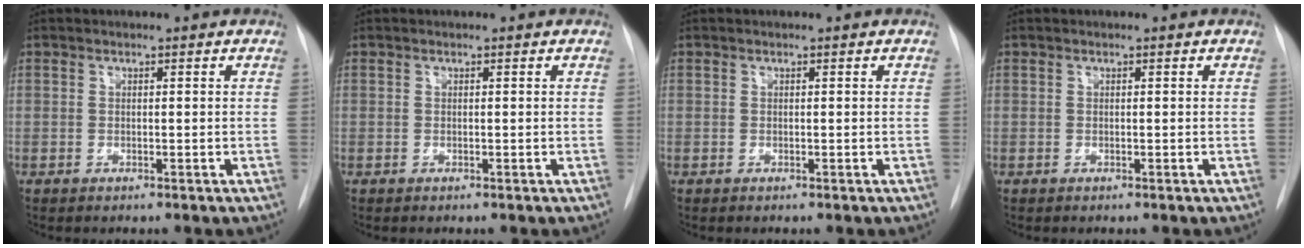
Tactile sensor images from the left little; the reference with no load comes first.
{"total": 0.0}
{"total": 0.0}
{"total": 0.0}